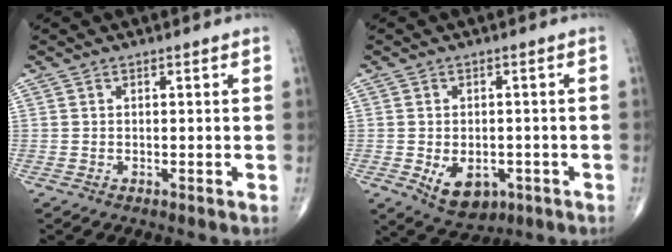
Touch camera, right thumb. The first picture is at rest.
{"total": 7.8, "force": [-2.5, 5.2, 5.3], "torque": [-0.062, 0.004, -0.023]}